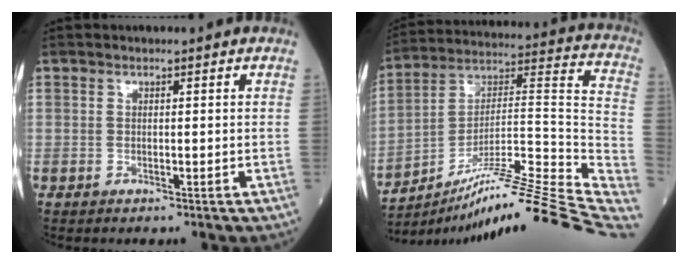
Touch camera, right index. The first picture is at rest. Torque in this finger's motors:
{"motor_torque": [-1.10, -1.04, 0.22, 0.07]}